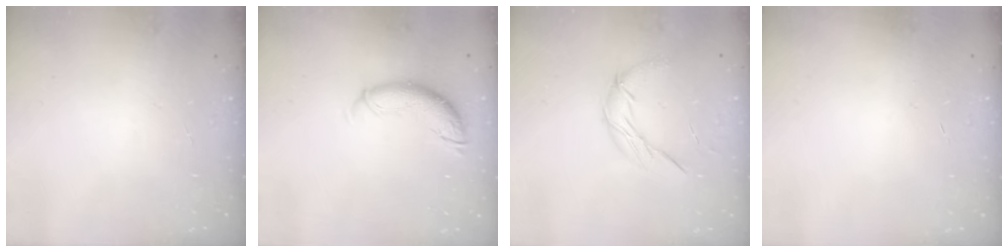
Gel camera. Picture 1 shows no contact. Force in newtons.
{"total": 9.9, "press": 9.8, "slide": 1.4}
{"total": 7.9, "press": 7.9, "slide": 0.2}
{"total": 0.6, "press": 0.5, "slide": 0.2}